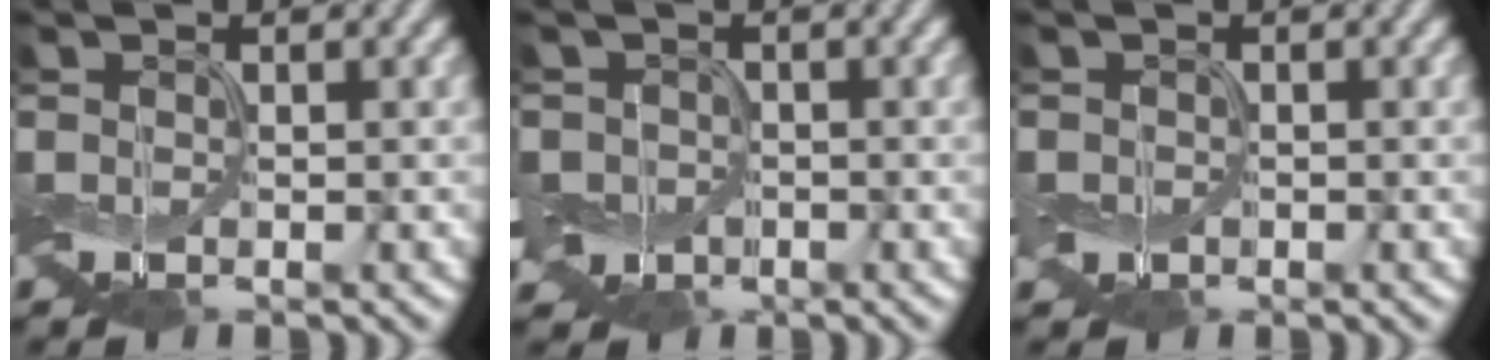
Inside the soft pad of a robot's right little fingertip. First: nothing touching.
{"total": 3.2, "force": [-1.2, 2.7, 1.2], "torque": [-0.020, -0.004, -0.029]}
{"total": 1.3, "force": [-0.3, 1.2, 0.4], "torque": [-0.015, 0.000, -0.008]}